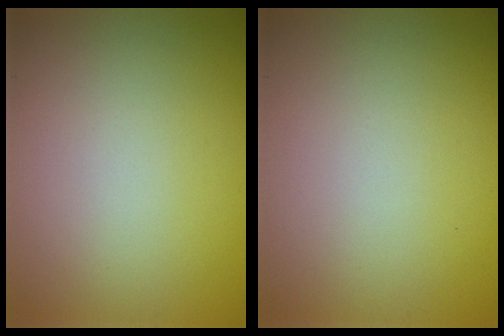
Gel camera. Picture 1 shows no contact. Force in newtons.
{"total": 0.0}